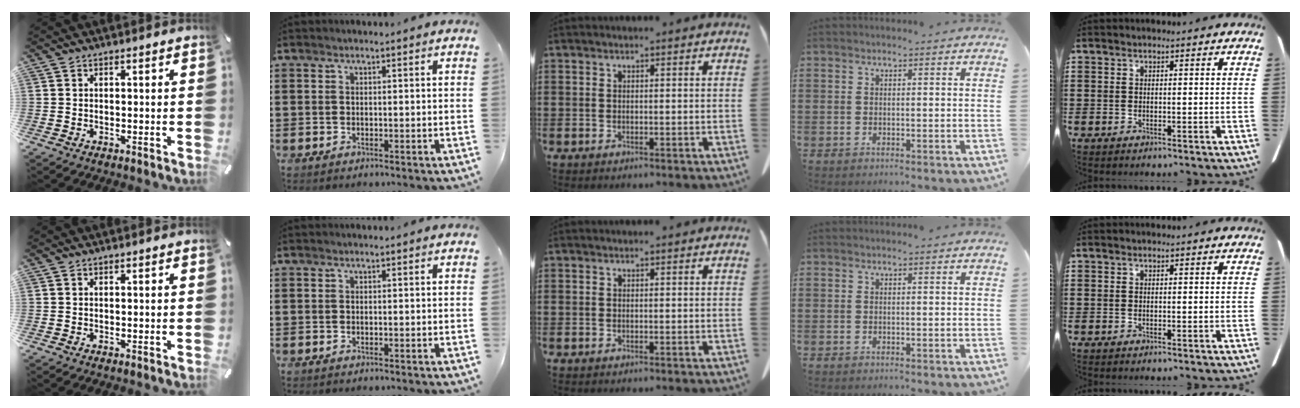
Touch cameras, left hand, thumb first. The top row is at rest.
{}